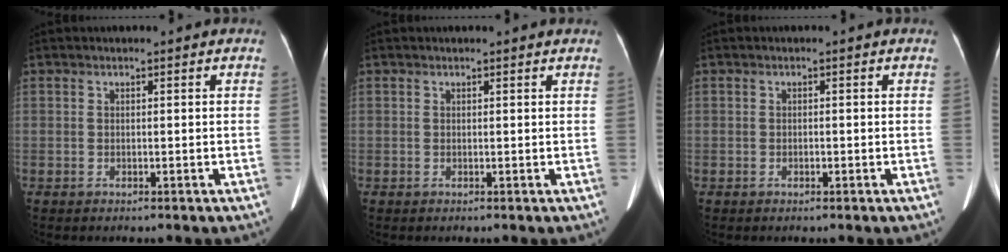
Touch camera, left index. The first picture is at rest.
{"total": 1.2, "force": [1.2, 0.0, 0.2], "torque": [-0.012, 0.001, 0.008]}
{"total": 0.6, "force": [-0.4, 0.2, 0.3], "torque": [-0.006, 0.000, -0.004]}